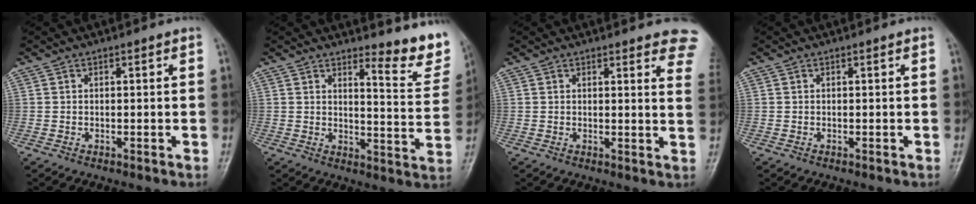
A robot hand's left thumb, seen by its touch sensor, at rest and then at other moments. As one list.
[{"total": 9.3, "force": [7.6, 2.4, 4.8], "torque": [-0.032, -0.072, 0.091]}, {"total": 9.1, "force": [7.8, 2.4, 4.1], "torque": [-0.007, -0.032, 0.061]}, {"total": 0.0}]